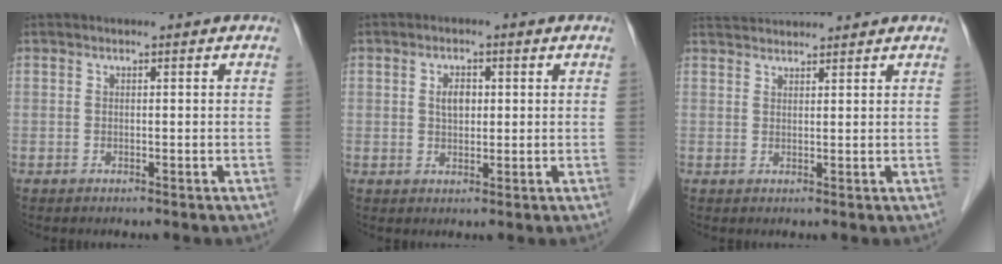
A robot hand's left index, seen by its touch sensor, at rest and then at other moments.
{"total": 2.8, "force": [0.5, 1.8, 2.1], "torque": [-0.040, 0.005, 0.011]}
{"total": 5.7, "force": [5.5, 0.5, 1.1], "torque": [-0.023, 0.038, 0.089]}